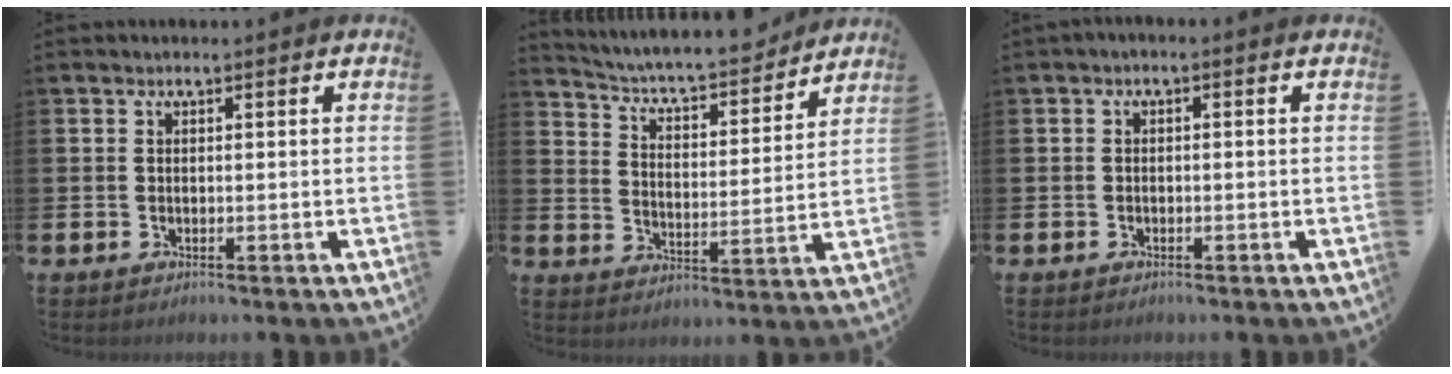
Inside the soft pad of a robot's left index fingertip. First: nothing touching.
{"total": 6.0, "force": [5.7, 1.0, 1.6], "torque": [-0.058, -0.047, 0.091]}
{"total": 0.8, "force": [-0.7, 0.2, 0.3], "torque": [-0.011, -0.002, -0.012]}